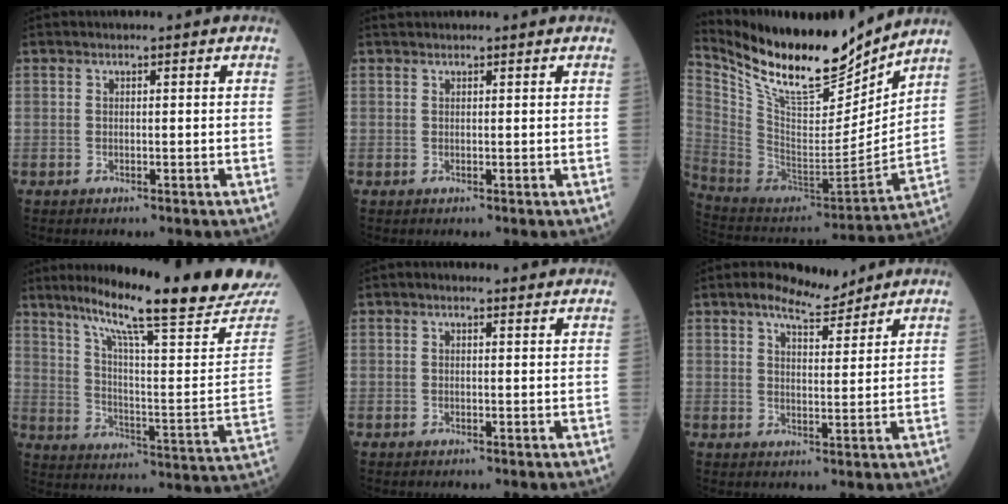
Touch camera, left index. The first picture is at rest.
{"total": 2.0, "force": [1.9, 0.3, 0.4], "torque": [-0.009, 0.028, 0.033]}
{"total": 20.3, "force": [17.5, 4.1, 9.5], "torque": [-0.184, -0.032, 0.315]}
{"total": 23.0, "force": [19.2, -0.5, 12.6], "torque": [-0.194, -0.067, 0.262]}
{"total": 1.7, "force": [1.3, 0.7, 0.8], "torque": [-0.019, 0.013, 0.017]}
{"total": 5.9, "force": [5.0, 1.5, 2.7], "torque": [-0.050, 0.010, 0.084]}